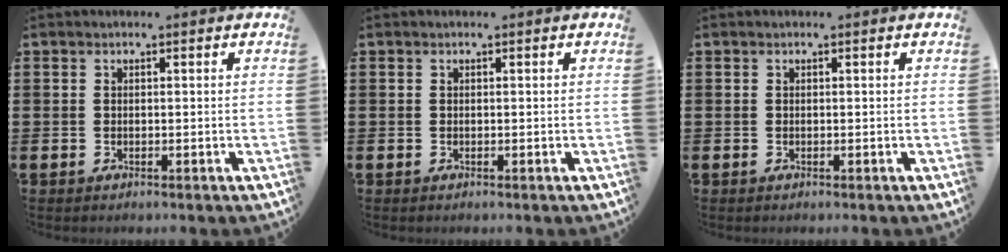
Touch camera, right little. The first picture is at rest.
{"total": 0.0}
{"total": 0.0}